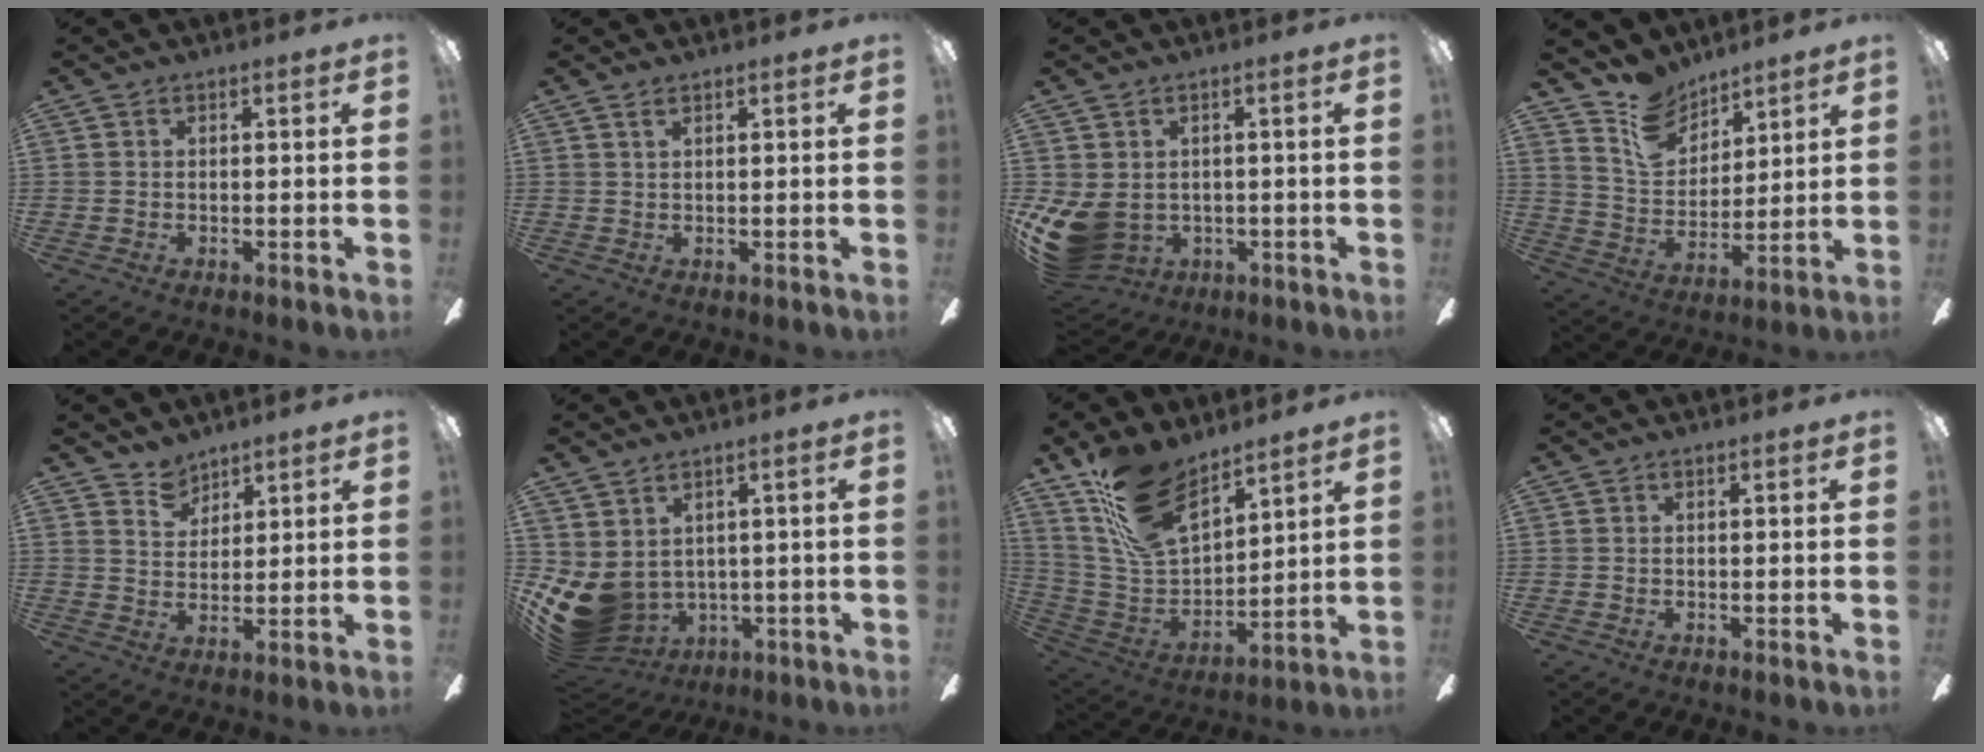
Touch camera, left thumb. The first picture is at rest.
{"total": 1.2, "force": [0.8, 0.5, 0.7], "torque": [-0.017, 0.001, 0.014]}
{"total": 9.0, "force": [-1.0, 7.2, 5.3], "torque": [-0.127, -0.004, -0.014]}
{"total": 12.0, "force": [9.4, 6.7, 3.1], "torque": [-0.073, -0.055, 0.185]}
{"total": 5.4, "force": [4.7, 2.6, 0.4], "torque": [-0.010, -0.024, 0.089]}
{"total": 8.7, "force": [0.0, 7.1, 5.0], "torque": [-0.145, -0.021, 0.008]}
{"total": 19.1, "force": [13.1, 9.4, 10.3], "torque": [-0.203, -0.064, 0.248]}
{"total": 0.0}